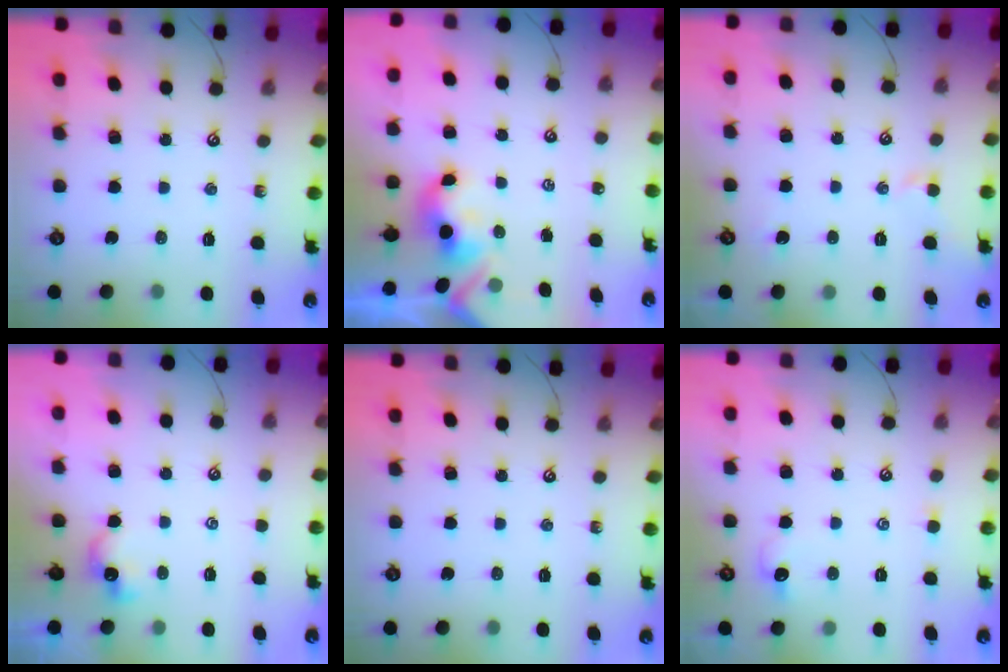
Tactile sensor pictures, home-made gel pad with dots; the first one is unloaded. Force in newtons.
{"total": 3.0, "press": 3.0, "slide": 0.4}
{"total": 0.9, "press": 0.7, "slide": 0.6}
{"total": 2.5, "press": 2.5, "slide": 0.1}
{"total": 0.0}
{"total": 1.0, "press": 0.9, "slide": 0.6}